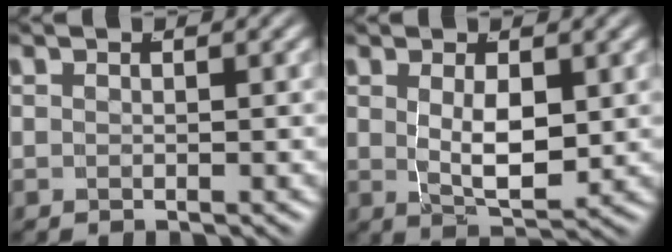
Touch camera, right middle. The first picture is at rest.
{"total": 4.3, "force": [0.1, 1.5, 4.0], "torque": [-0.064, -0.021, 0.015]}